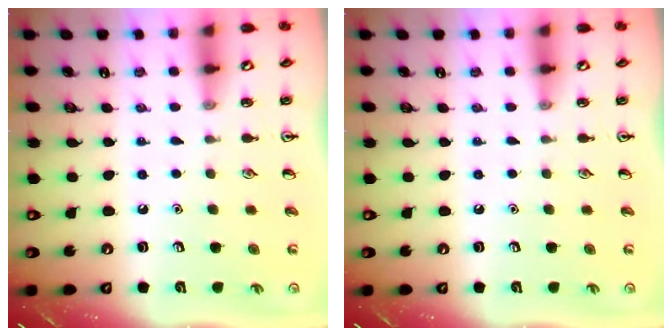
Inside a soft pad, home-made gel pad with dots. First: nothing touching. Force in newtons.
{"total": 0.0}